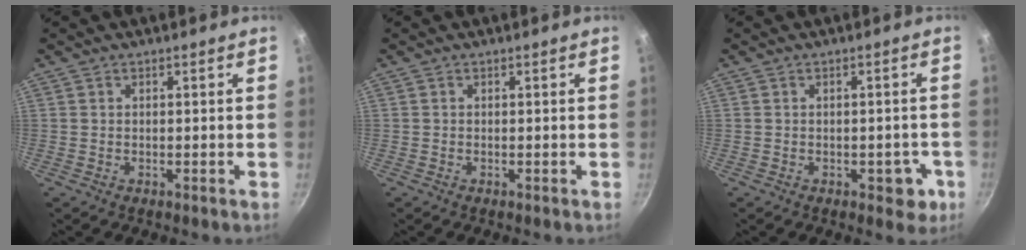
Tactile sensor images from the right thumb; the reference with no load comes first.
{"total": 0.0}
{"total": 4.7, "force": [-1.7, 2.8, 3.4], "torque": [-0.011, 0.015, -0.017]}